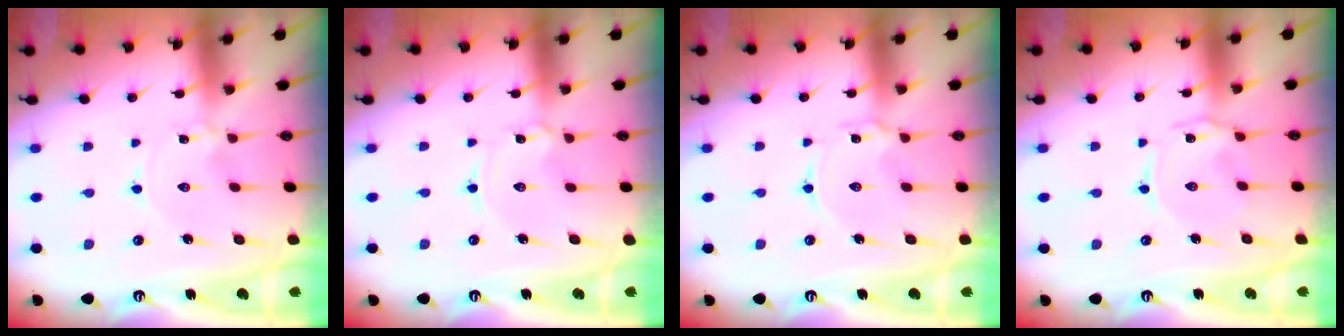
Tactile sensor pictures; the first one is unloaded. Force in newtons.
{"total": 1.7, "press": 1.7, "slide": 0.1}
{"total": 2.2, "press": 2.2, "slide": 0.3}
{"total": 1.4, "press": 1.3, "slide": 0.5}